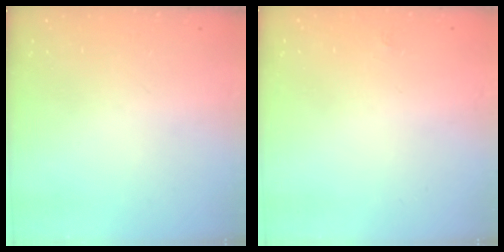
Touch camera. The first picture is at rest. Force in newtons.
{"total": 1.9, "press": 1.9, "slide": 0.3}